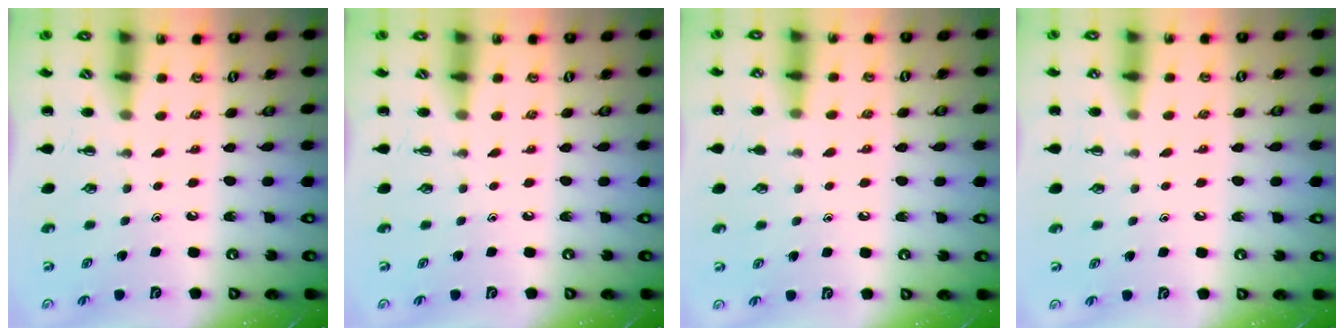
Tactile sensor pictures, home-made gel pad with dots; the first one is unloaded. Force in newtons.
{"total": 0.0}
{"total": 4.8, "press": 4.4, "slide": 1.8}
{"total": 4.0, "press": 3.8, "slide": 1.5}